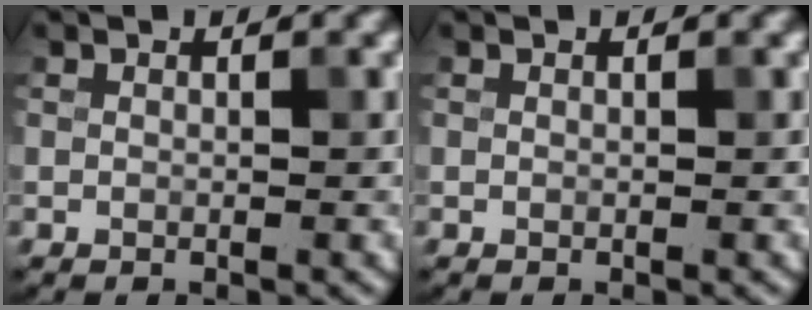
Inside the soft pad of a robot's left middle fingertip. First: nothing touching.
{"total": 0.0}